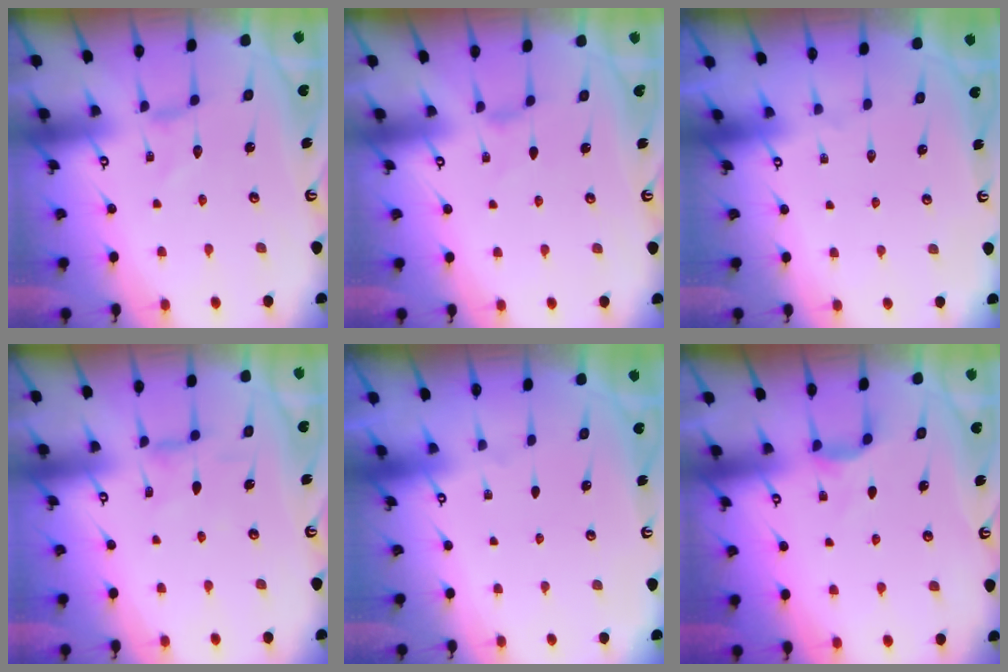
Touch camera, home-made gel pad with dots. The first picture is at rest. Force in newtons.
{"total": 0.0}
{"total": 0.0}
{"total": 2.1, "press": 2.1, "slide": 0.5}
{"total": 0.0}
{"total": 2.8, "press": 2.8, "slide": 0.3}